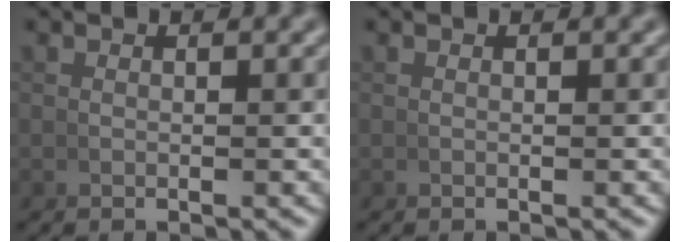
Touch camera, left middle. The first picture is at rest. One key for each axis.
{"total": 0.0}